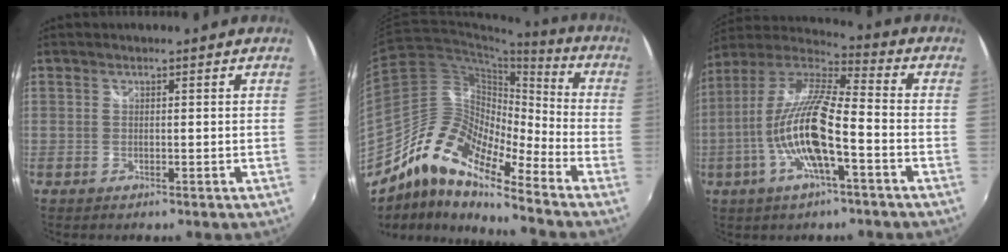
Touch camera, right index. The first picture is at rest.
{"total": 14.0, "force": [-10.3, 3.8, 8.6], "torque": [-0.138, 0.009, -0.214]}
{"total": 16.4, "force": [-5.1, 3.3, 15.2], "torque": [-0.281, -0.013, -0.099]}